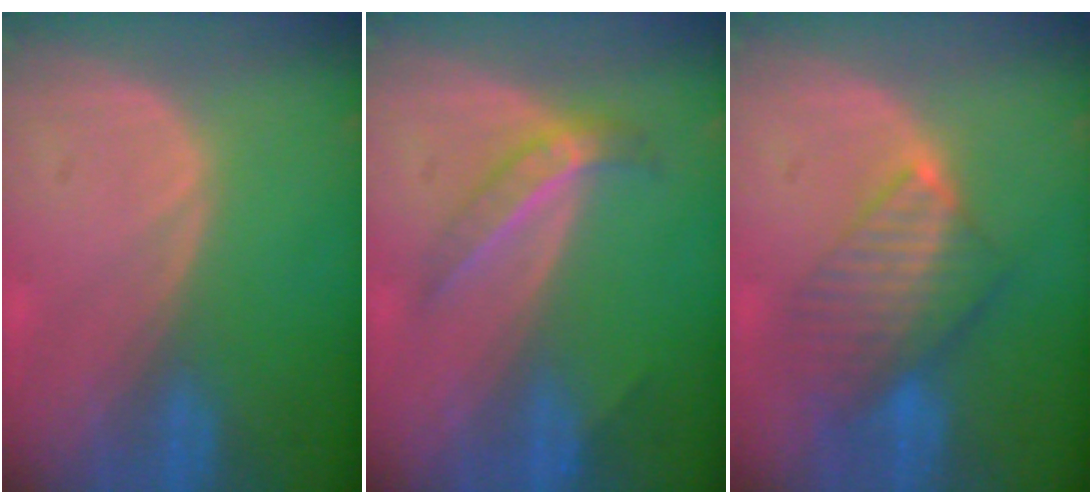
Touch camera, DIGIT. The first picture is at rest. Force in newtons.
{"total": 4.0, "press": 3.9, "slide": 0.7}
{"total": 7.8, "press": 7.1, "slide": 3.3}